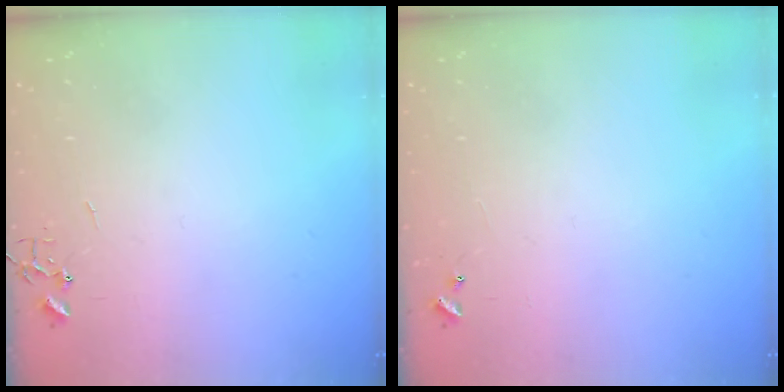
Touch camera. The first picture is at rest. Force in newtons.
{"total": 3.7, "press": 3.7, "slide": 0.4}